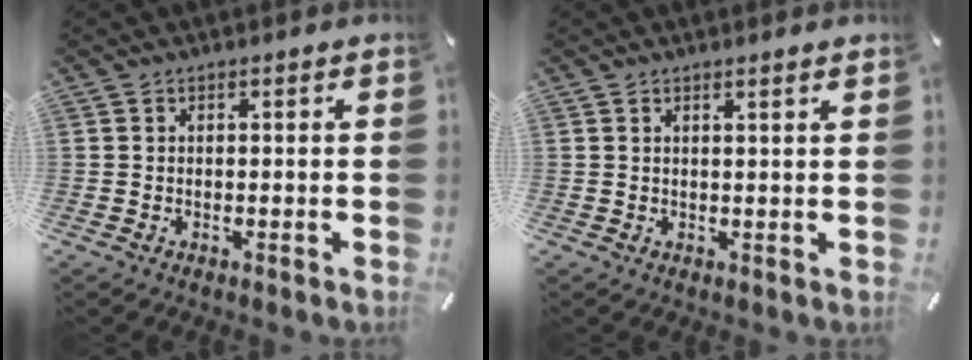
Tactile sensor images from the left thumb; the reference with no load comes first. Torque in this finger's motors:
{"motor_torque": [-0.43, -0.47, -0.13, -0.03, 0.01]}